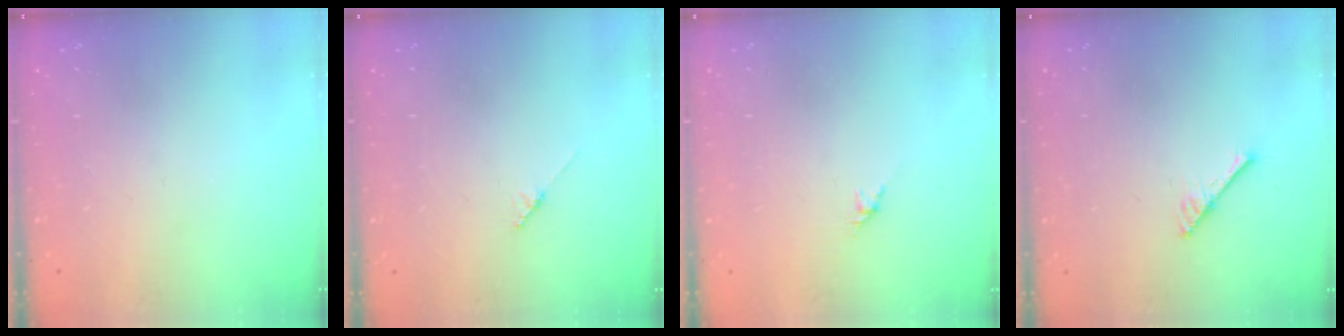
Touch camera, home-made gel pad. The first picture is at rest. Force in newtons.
{"total": 1.8, "press": 1.7, "slide": 0.3}
{"total": 1.6, "press": 1.5, "slide": 0.7}
{"total": 3.0, "press": 3.0, "slide": 0.3}